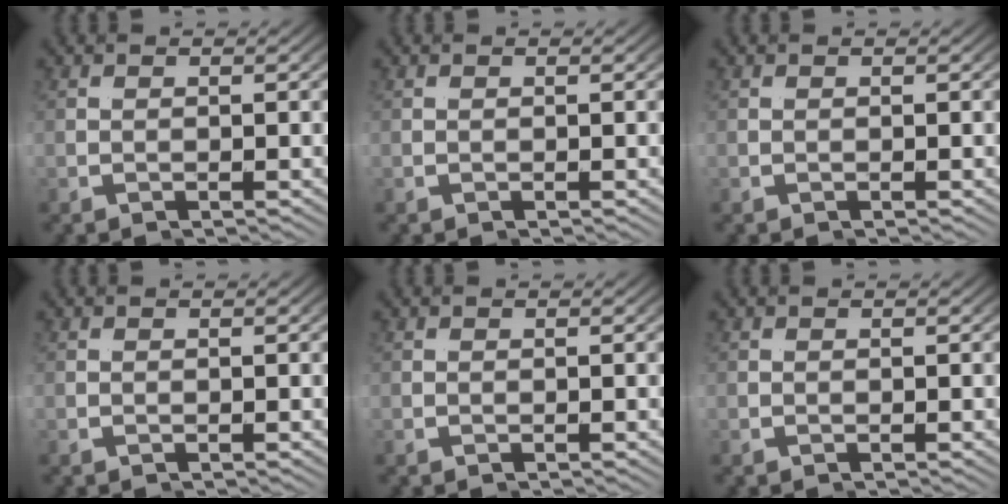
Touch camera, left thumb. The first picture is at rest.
{"total": 0.0}
{"total": 0.0}
{"total": 0.0}
{"total": 0.0}
{"total": 0.0}